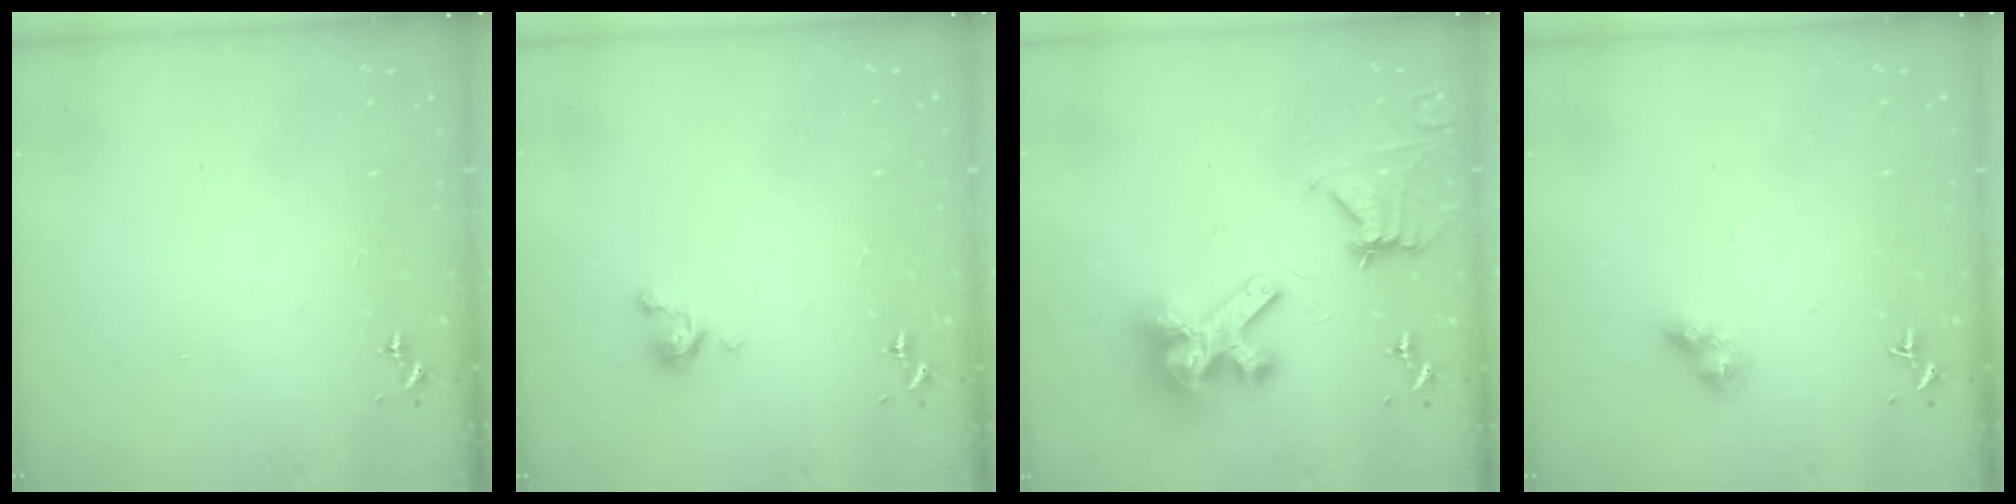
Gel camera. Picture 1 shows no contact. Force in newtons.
{"total": 3.0, "press": 3.0, "slide": 0.3}
{"total": 15.5, "press": 15.3, "slide": 1.9}
{"total": 7.4, "press": 7.3, "slide": 0.6}